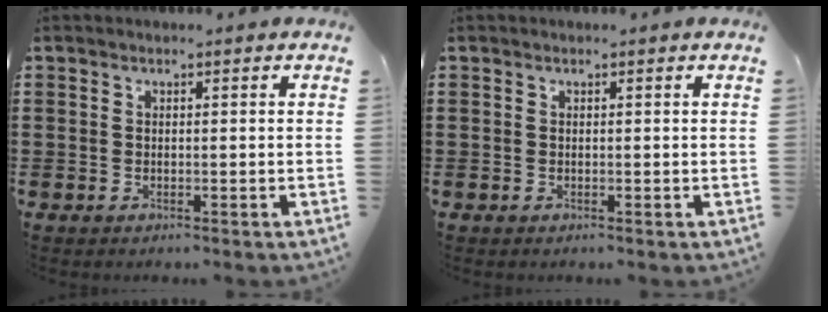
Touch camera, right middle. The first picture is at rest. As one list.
[{"total": 0.0}]